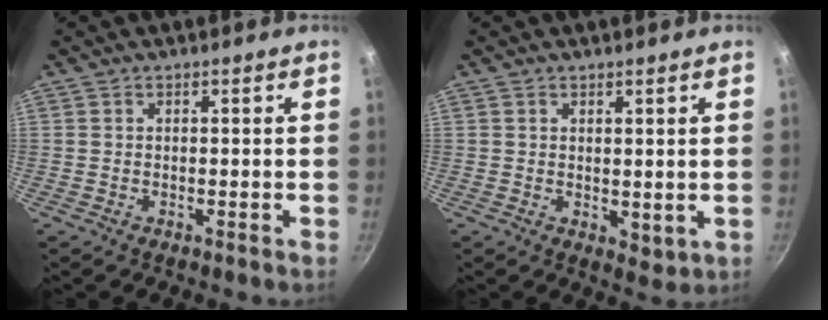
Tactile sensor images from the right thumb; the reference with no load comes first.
{"total": 3.1, "force": [1.4, 1.7, 2.1], "torque": [-0.025, -0.014, 0.023]}